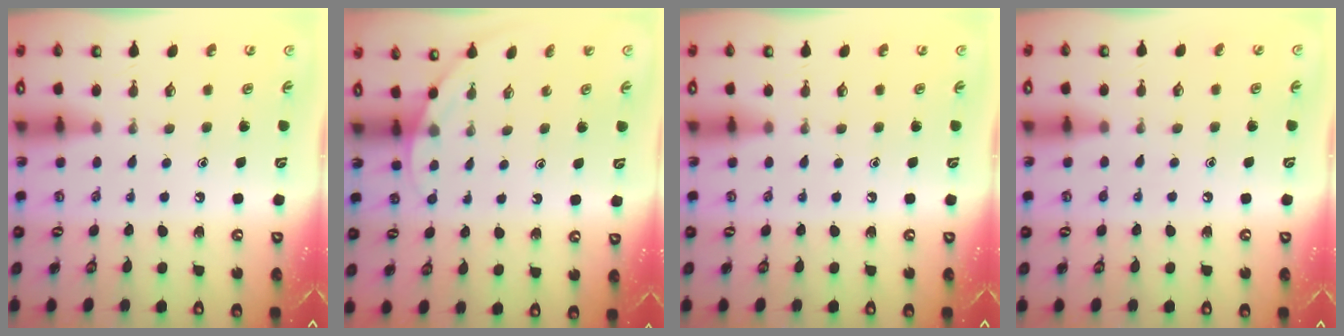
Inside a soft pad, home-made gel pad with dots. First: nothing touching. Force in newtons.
{"total": 2.6, "press": 2.6, "slide": 0.1}
{"total": 0.0}
{"total": 2.7, "press": 2.7, "slide": 0.2}